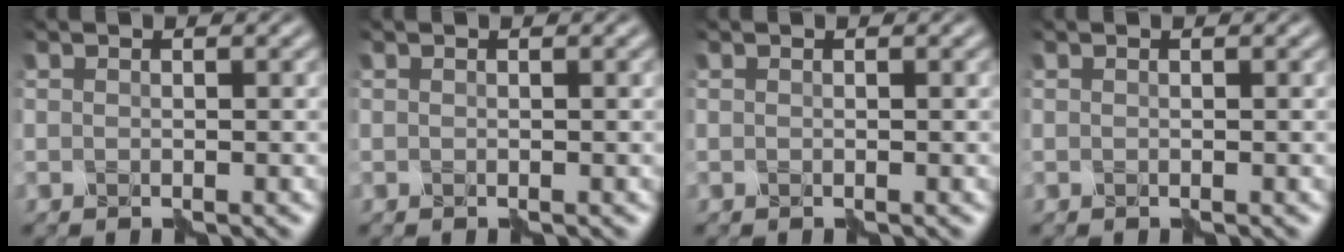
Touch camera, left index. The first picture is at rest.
{"total": 0.0}
{"total": 0.0}
{"total": 0.0}